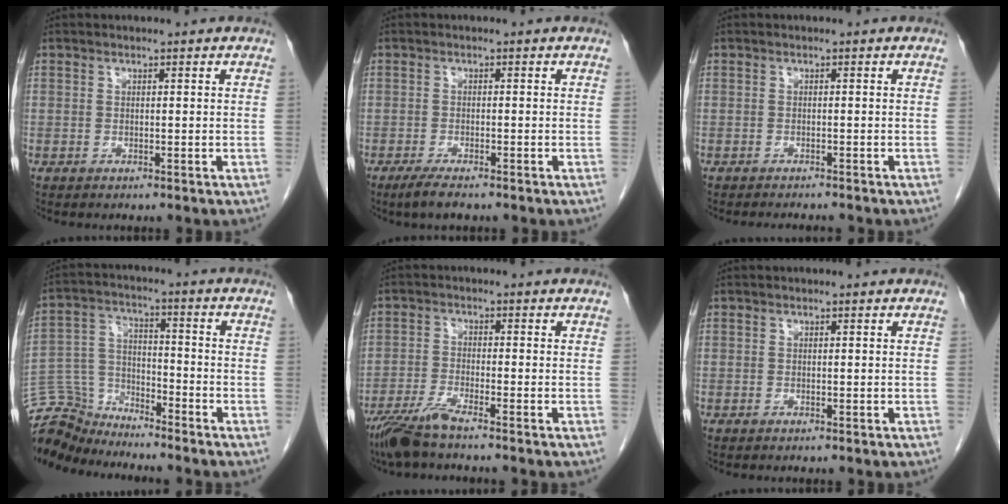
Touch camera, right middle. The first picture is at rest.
{"total": 3.2, "force": [-2.3, 0.5, 2.0], "torque": [-0.044, -0.008, -0.041]}
{"total": 2.9, "force": [-2.8, 0.1, 0.8], "torque": [-0.009, -0.007, -0.036]}
{"total": 9.2, "force": [-9.0, 1.8, 0.3], "torque": [-0.017, 0.012, -0.177]}
{"total": 5.3, "force": [-4.2, -0.2, 3.2], "torque": [-0.072, -0.020, -0.088]}
{"total": 0.0}